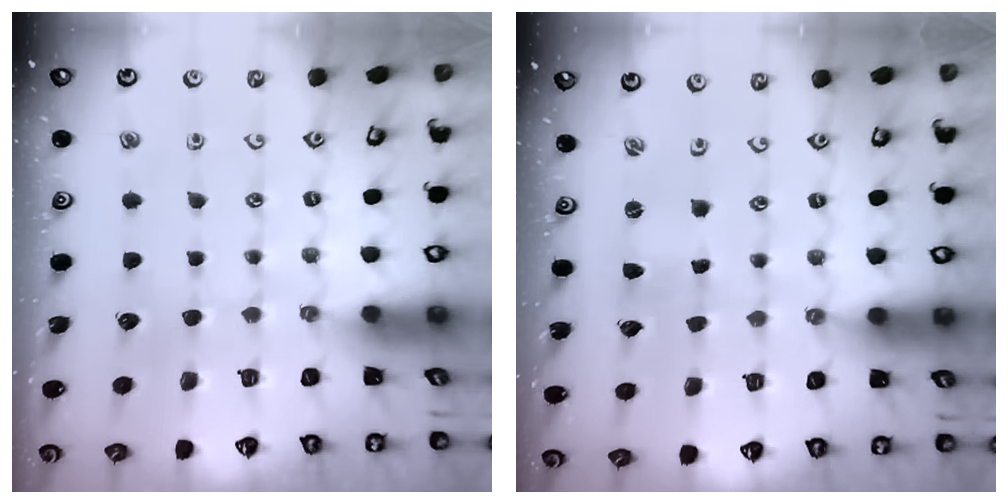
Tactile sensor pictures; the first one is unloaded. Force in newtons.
{"total": 0.0}